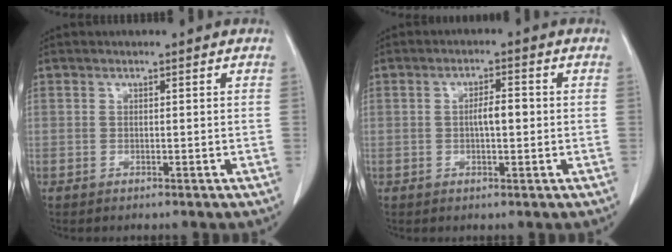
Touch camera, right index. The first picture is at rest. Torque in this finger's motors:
{"motor_torque": [0.56, 0.00, 0.11, 0.03]}